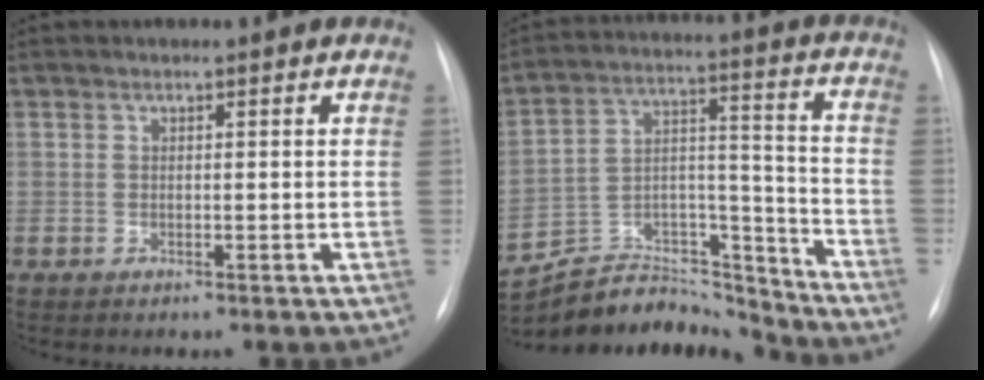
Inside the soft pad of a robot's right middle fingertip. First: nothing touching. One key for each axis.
{"total": 17.7, "fx": -17.2, "fy": 3.8, "fz": 1.8, "tx": -0.035, "ty": 0.054, "tz": -0.278}